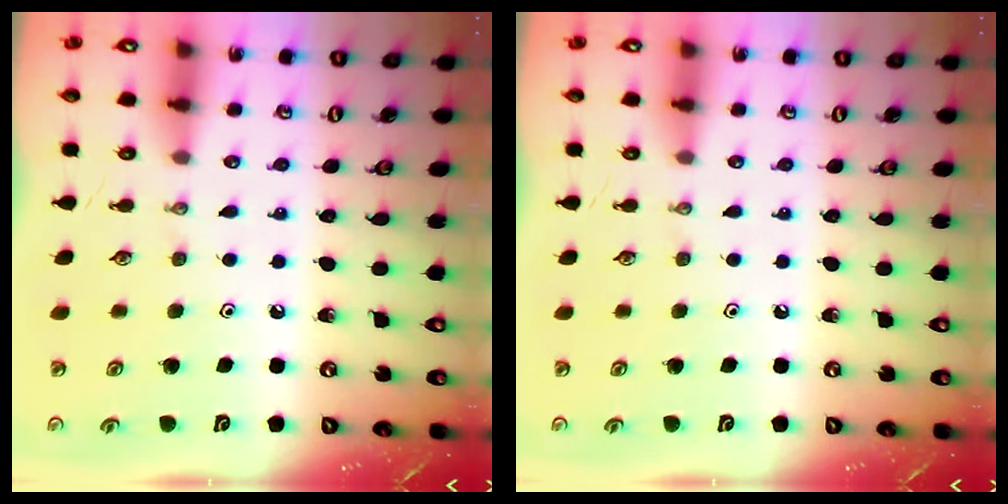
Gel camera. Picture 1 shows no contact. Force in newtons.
{"total": 0.0}